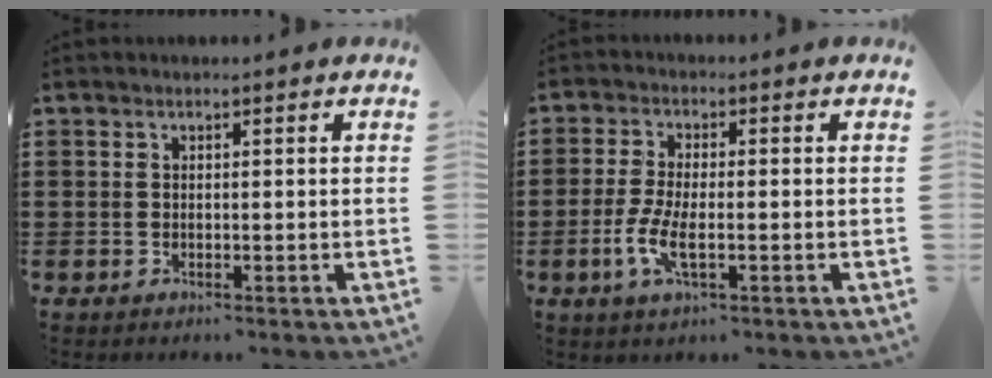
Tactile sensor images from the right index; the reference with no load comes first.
{"total": 5.1, "force": [-1.6, 1.4, 4.7], "torque": [-0.106, -0.011, -0.035]}